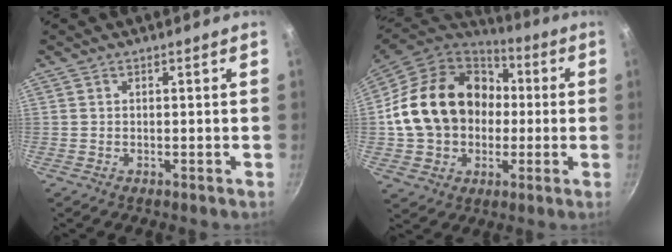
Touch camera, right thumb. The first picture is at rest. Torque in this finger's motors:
{"motor_torque": [1.23, 3.78, 1.91, -0.15, 0.18]}